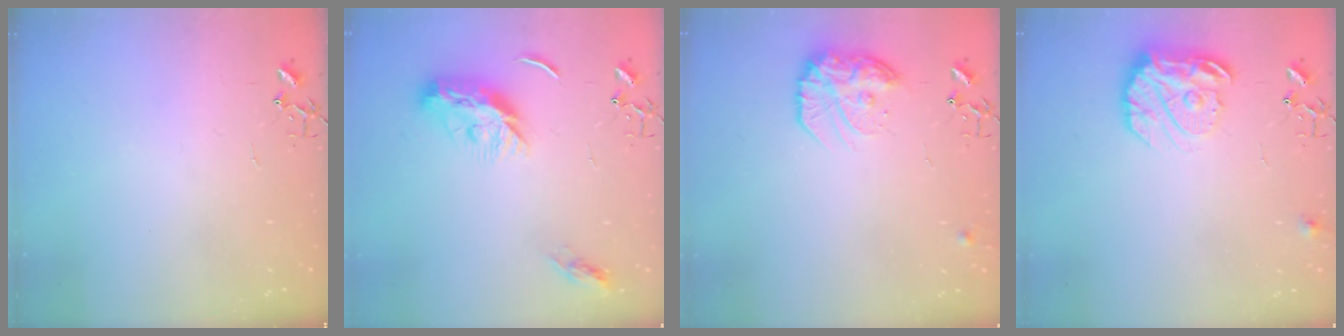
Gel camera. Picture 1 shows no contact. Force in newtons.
{"total": 11.0, "press": 11.0, "slide": 0.1}
{"total": 15.0, "press": 15.0, "slide": 1.2}
{"total": 16.2, "press": 16.1, "slide": 1.4}